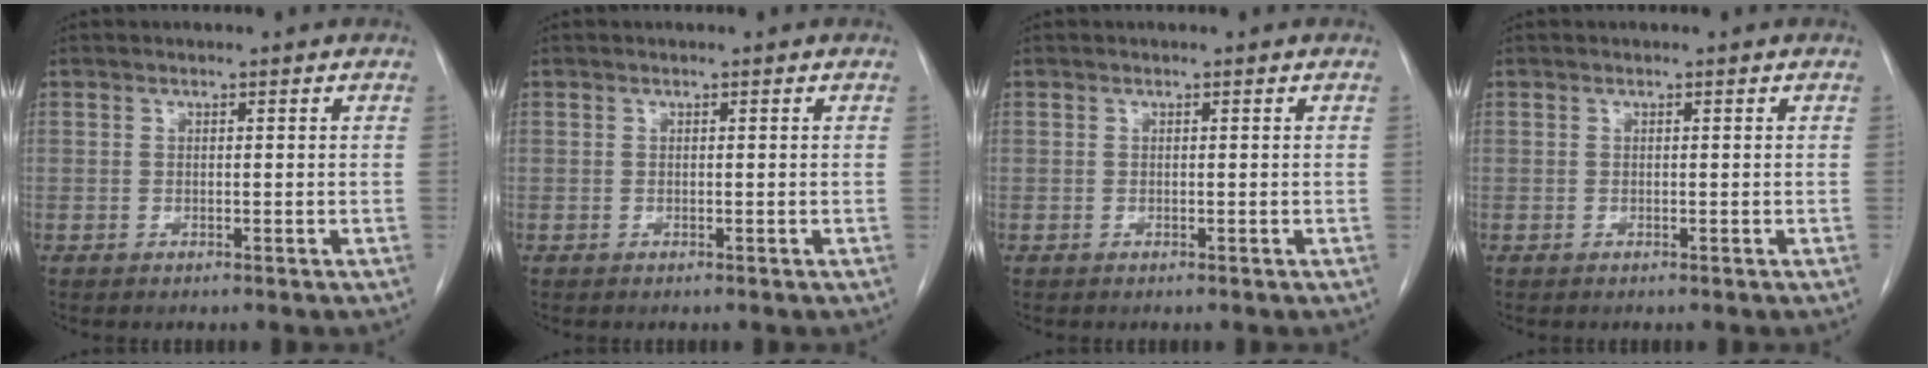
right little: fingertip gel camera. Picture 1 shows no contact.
{"total": 0.0}
{"total": 0.0}
{"total": 0.0}